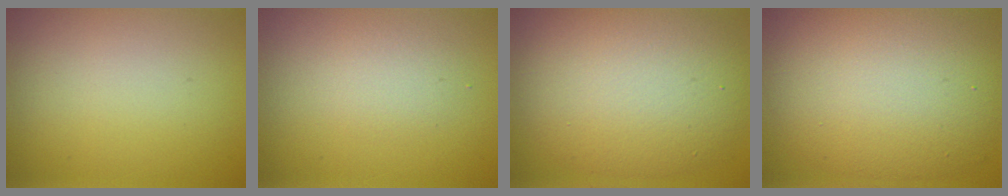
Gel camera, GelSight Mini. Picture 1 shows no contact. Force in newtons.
{"total": 1.7, "press": 1.7, "slide": 0.1}
{"total": 9.1, "press": 9.1, "slide": 0.7}
{"total": 11.4, "press": 11.4, "slide": 0.8}